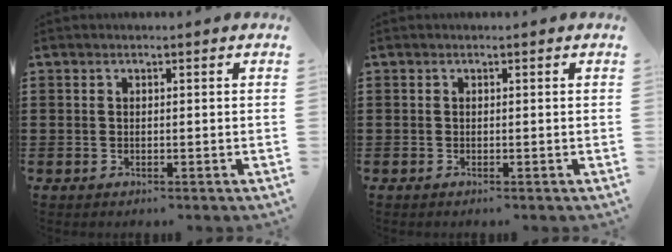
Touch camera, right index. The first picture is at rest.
{"total": 0.0}